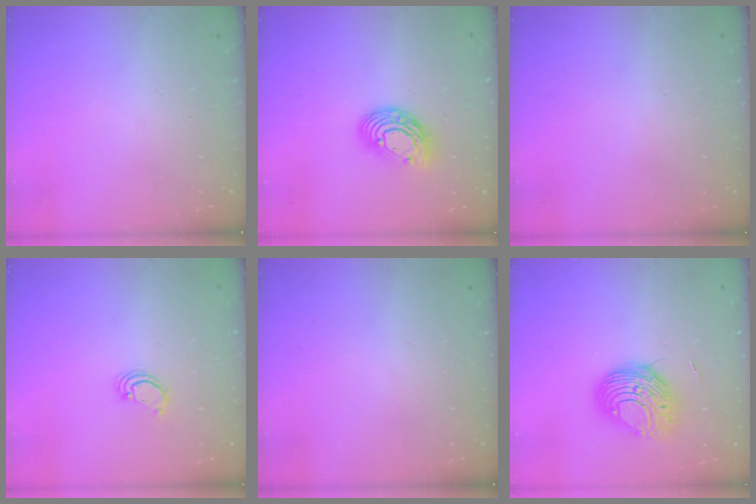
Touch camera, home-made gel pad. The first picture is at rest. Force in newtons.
{"total": 11.6, "press": 11.5, "slide": 1.2}
{"total": 0.0}
{"total": 2.1, "press": 2.1, "slide": 0.1}
{"total": 0.0}
{"total": 9.6, "press": 9.5, "slide": 0.7}